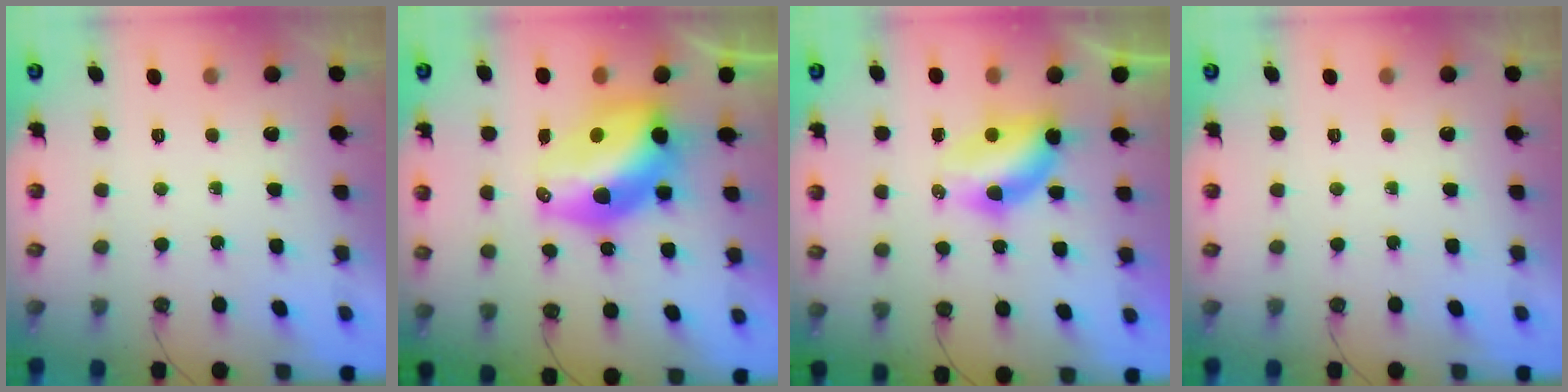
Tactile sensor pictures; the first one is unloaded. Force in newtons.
{"total": 15.1, "press": 15.0, "slide": 1.3}
{"total": 8.0, "press": 7.0, "slide": 3.9}
{"total": 0.0}